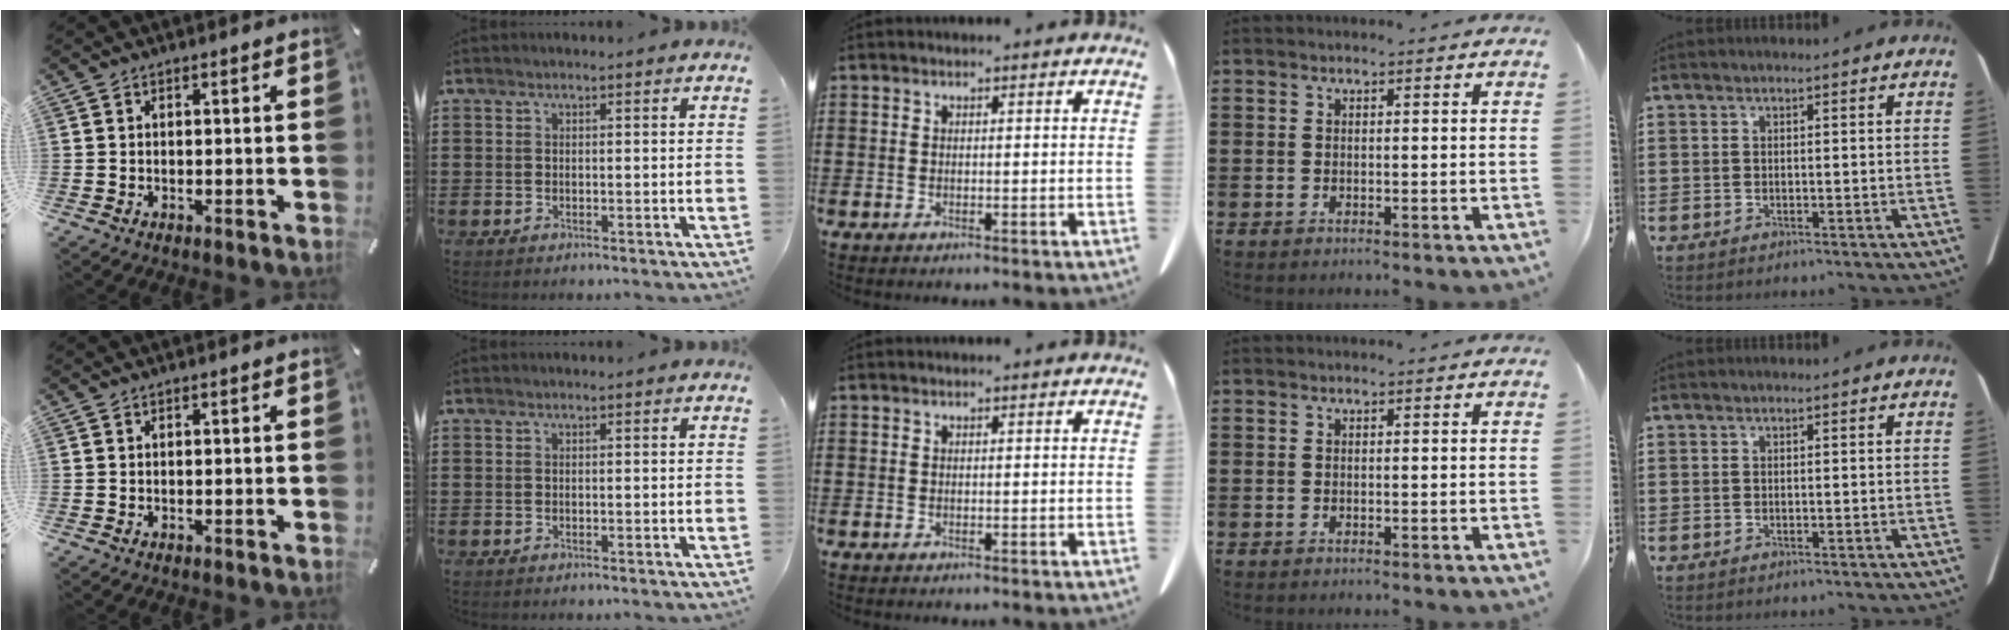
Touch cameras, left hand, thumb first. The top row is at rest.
{}